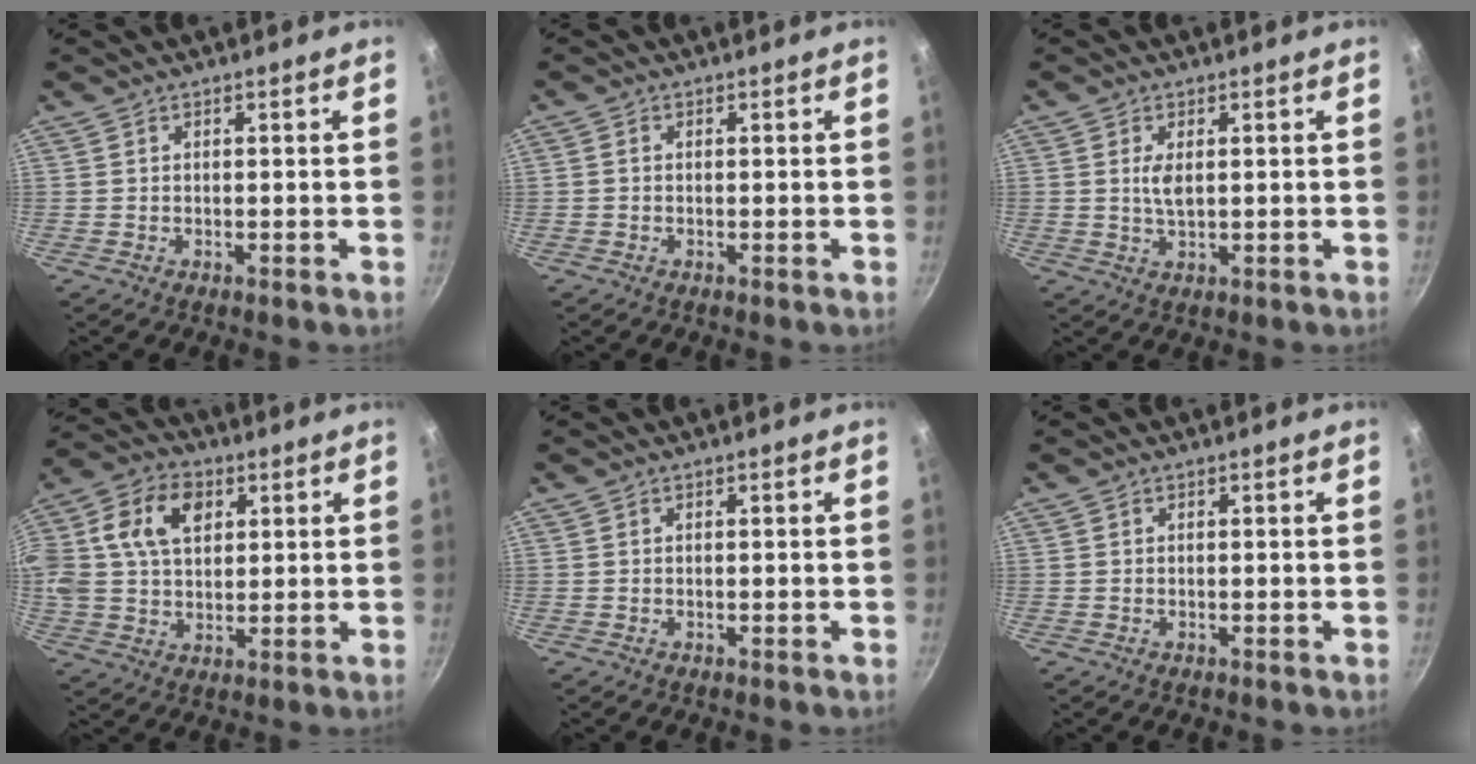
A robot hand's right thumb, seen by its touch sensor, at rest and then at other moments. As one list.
[{"total": 0.7, "force": [-0.1, 0.6, 0.3], "torque": [-0.006, 0.004, -0.003]}, {"total": 3.0, "force": [0.7, 1.4, 2.6], "torque": [-0.047, -0.005, 0.014]}, {"total": 17.7, "force": [5.1, 12.4, 11.6], "torque": [-0.231, 0.022, 0.084]}, {"total": 0.0}, {"total": 0.0}]